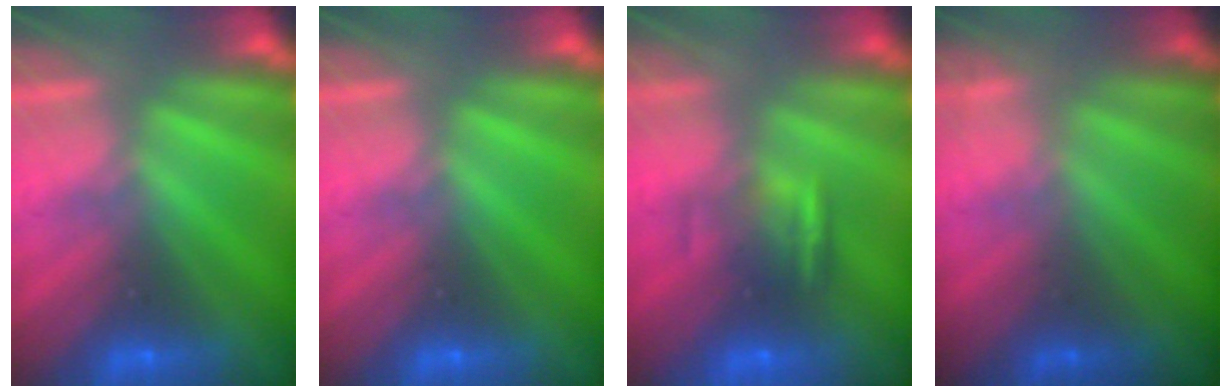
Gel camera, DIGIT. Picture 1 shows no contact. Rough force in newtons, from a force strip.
{"total": 0.0}
{"total": 7.8}
{"total": 1.9}